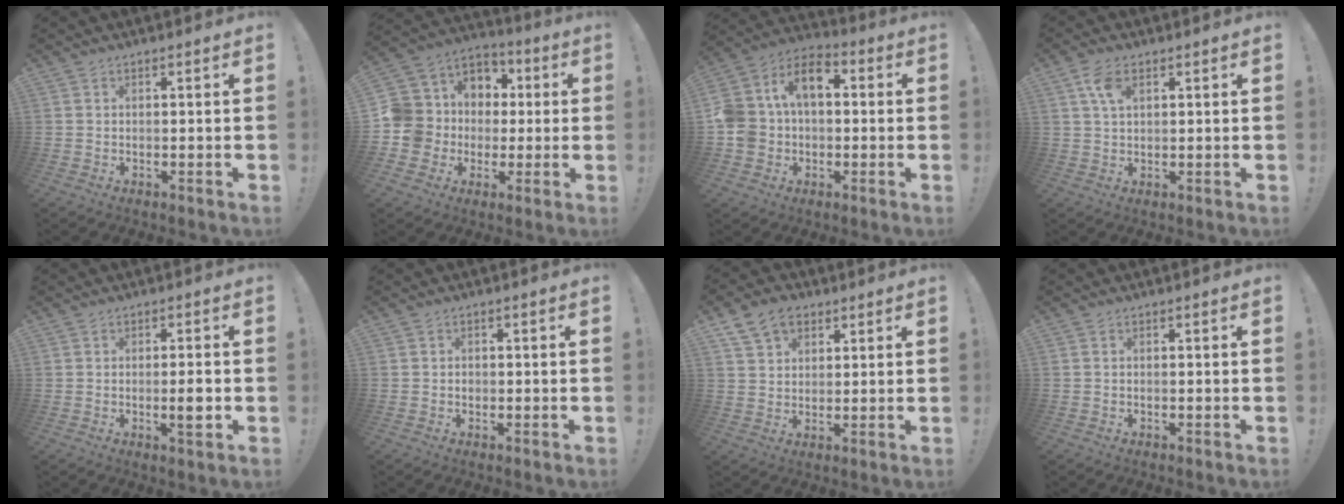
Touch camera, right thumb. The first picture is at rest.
{"total": 12.9, "force": [-0.5, 12.4, 3.5], "torque": [-0.056, 0.009, 0.021]}
{"total": 13.3, "force": [2.1, 10.6, 7.9], "torque": [-0.143, 0.013, 0.042]}
{"total": 5.2, "force": [2.3, 2.7, 3.7], "torque": [-0.070, -0.001, 0.042]}
{"total": 3.8, "force": [-0.8, 1.1, 3.5], "torque": [-0.039, -0.002, -0.015]}
{"total": 1.1, "force": [-0.4, 1.0, 0.3], "torque": [-0.002, 0.002, -0.007]}
{"total": 9.2, "force": [5.1, 6.6, 3.8], "torque": [-0.059, -0.016, 0.099]}
{"total": 0.0}